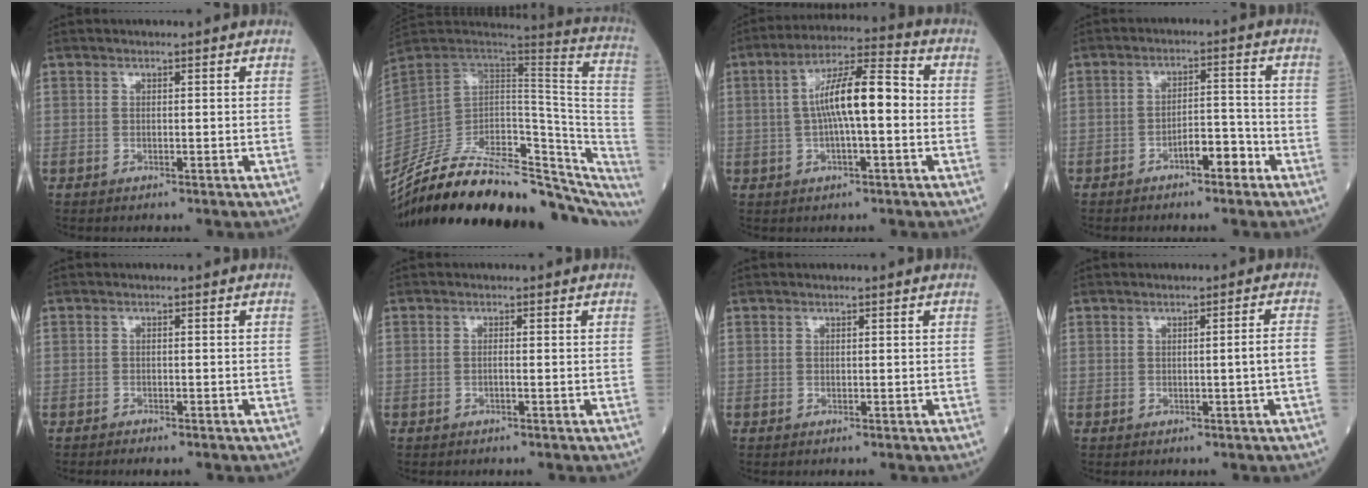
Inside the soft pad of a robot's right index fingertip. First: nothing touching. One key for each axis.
{"total": 36.6, "fx": -29.5, "fy": 11.4, "fz": 18.5, "tx": -0.247, "ty": -0.022, "tz": -0.413}
{"total": 10.7, "fx": 0.0, "fy": 2.1, "fz": 10.5, "tx": -0.190, "ty": 0.028, "tz": -0.005}
{"total": 4.5, "fx": -2.8, "fy": 1.4, "fz": 3.3, "tx": -0.049, "ty": 0.012, "tz": -0.048}
{"total": 2.3, "fx": -1.9, "fy": 0.5, "fz": 1.1, "tx": -0.015, "ty": -0.004, "tz": -0.022}
{"total": 0.6, "fx": -0.3, "fy": 0.0, "fz": 0.6, "tx": -0.009, "ty": 0.001, "tz": -0.006}
{"total": 0.0}
{"total": 2.3, "fx": -0.5, "fy": -0.6, "fz": 2.2, "tx": -0.033, "ty": 0.001, "tz": -0.005}